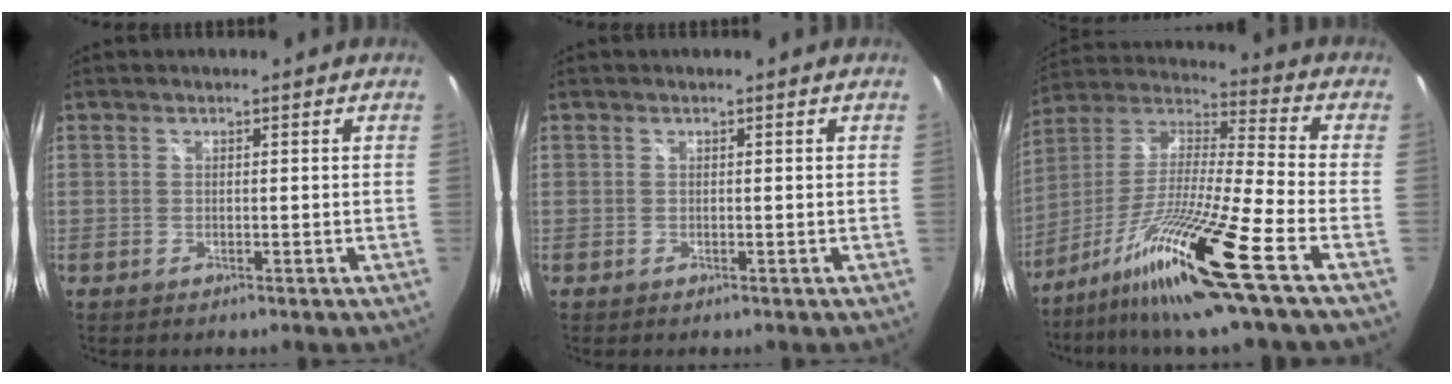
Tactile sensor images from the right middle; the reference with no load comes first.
{"total": 0.0}
{"total": 18.7, "force": [-11.9, -1.1, 14.5], "torque": [-0.267, -0.034, -0.219]}